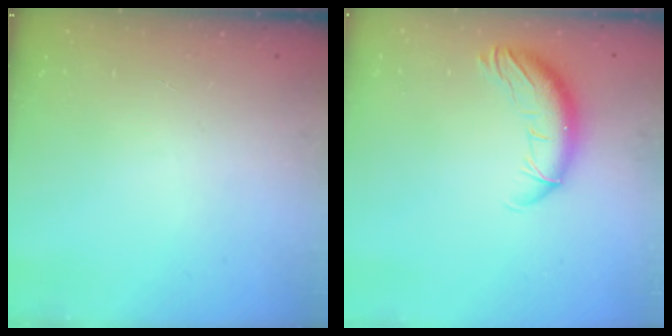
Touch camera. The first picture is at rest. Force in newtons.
{"total": 11.2, "press": 11.1, "slide": 1.7}